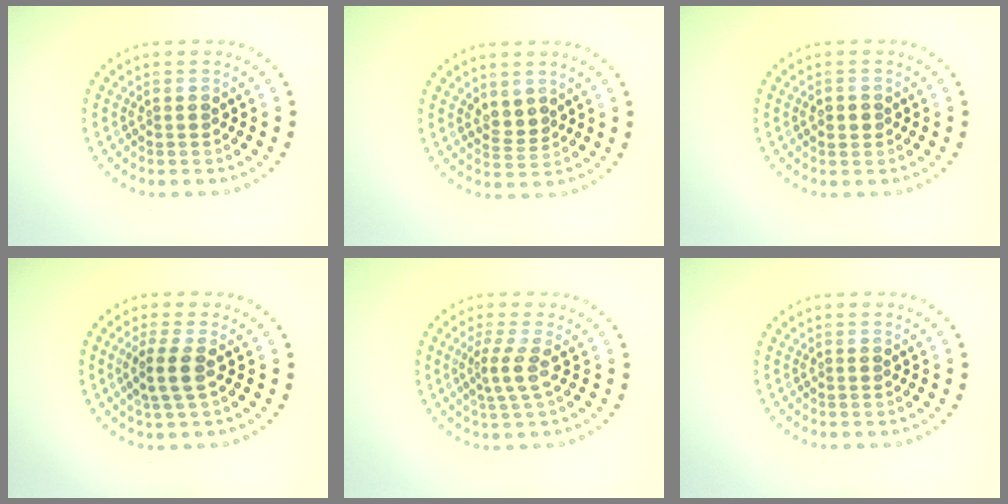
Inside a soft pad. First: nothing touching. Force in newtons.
{"total": 1.7, "press": 1.3, "slide": 1.0}
{"total": 1.2, "press": 1.1, "slide": 0.2}
{"total": 2.3, "press": 1.8, "slide": 1.3}
{"total": 2.2, "press": 1.5, "slide": 1.6}
{"total": 0.0}